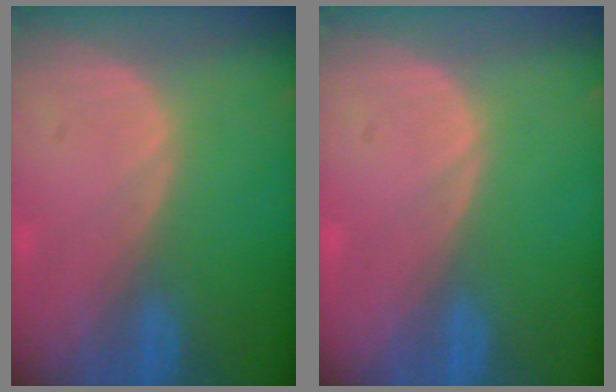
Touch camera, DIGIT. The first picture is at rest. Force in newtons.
{"total": 0.0}